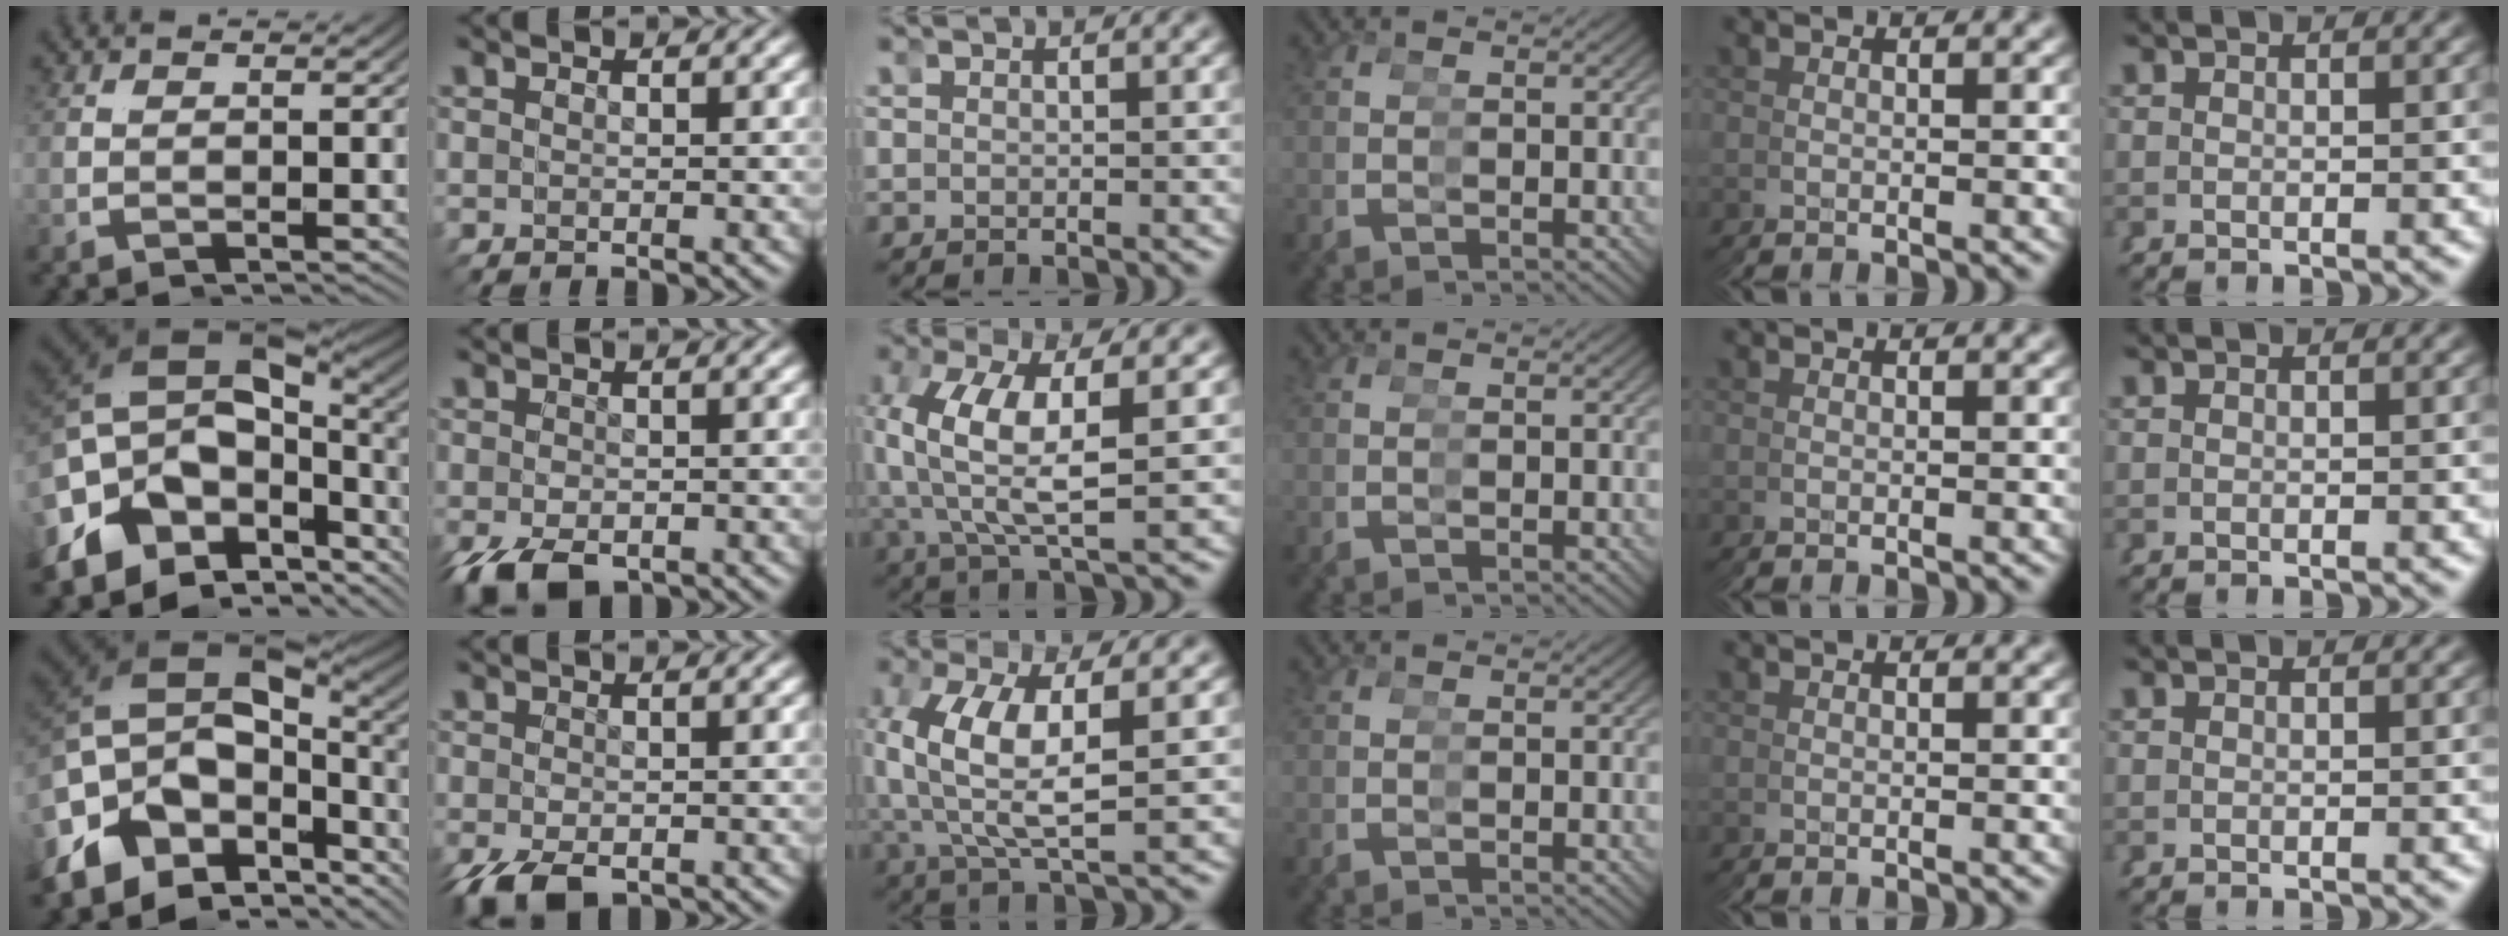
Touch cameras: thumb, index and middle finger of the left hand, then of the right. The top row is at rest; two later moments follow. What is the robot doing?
{"motion": "grasp_and_lifting", "object": "pipette"}